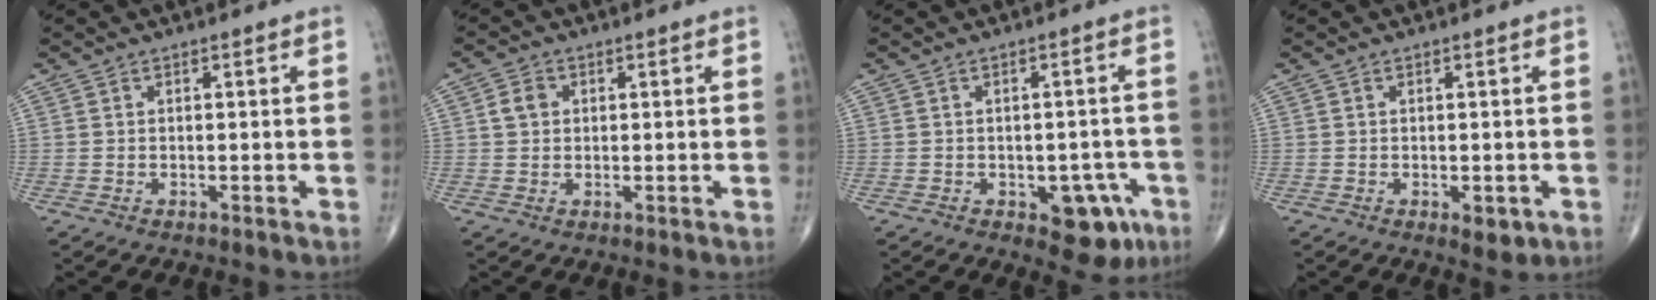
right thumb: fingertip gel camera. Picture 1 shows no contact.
{"total": 3.1, "force": [0.6, 2.6, 1.6], "torque": [-0.022, 0.004, 0.010]}
{"total": 7.8, "force": [-3.4, 4.3, 5.5], "torque": [-0.031, 0.019, -0.036]}
{"total": 2.7, "force": [-0.9, 1.4, 2.2], "torque": [-0.019, -0.002, -0.006]}